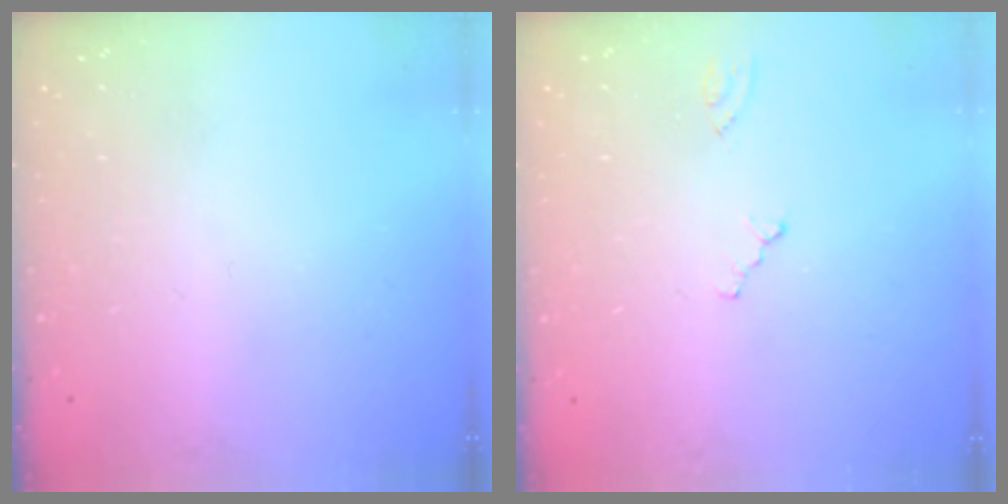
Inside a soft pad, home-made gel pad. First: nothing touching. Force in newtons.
{"total": 0.7, "press": 0.6, "slide": 0.2}